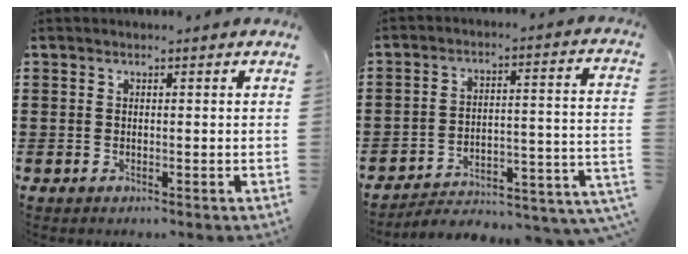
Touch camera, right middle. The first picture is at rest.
{"total": 2.9, "force": [-2.5, 0.7, 1.2], "torque": [-0.030, -0.020, -0.059]}